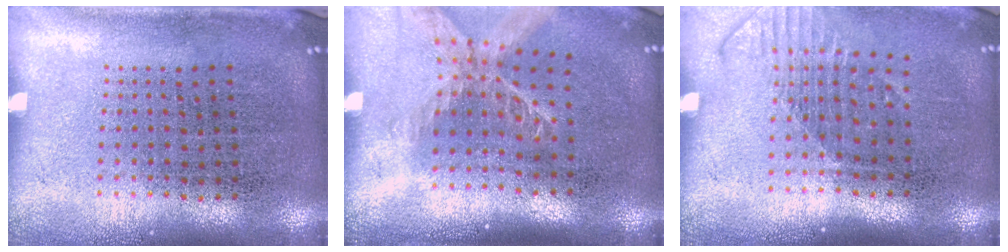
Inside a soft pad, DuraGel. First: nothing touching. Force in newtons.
{"total": 1.7, "press": 1.3, "slide": 1.1}
{"total": 1.6, "press": 1.2, "slide": 1.0}